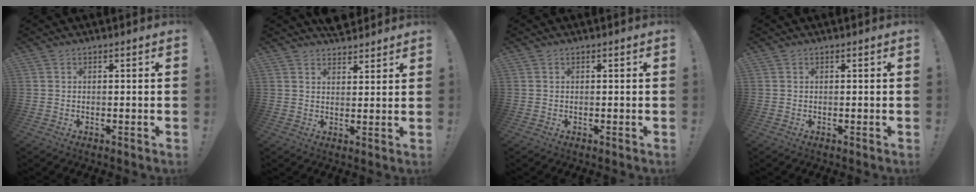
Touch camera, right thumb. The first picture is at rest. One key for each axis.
{"total": 4.4, "fx": 4.0, "fy": 1.8, "fz": 0.4, "tx": 0.010, "ty": -0.032, "tz": 0.072}
{"total": 0.0}
{"total": 0.0}